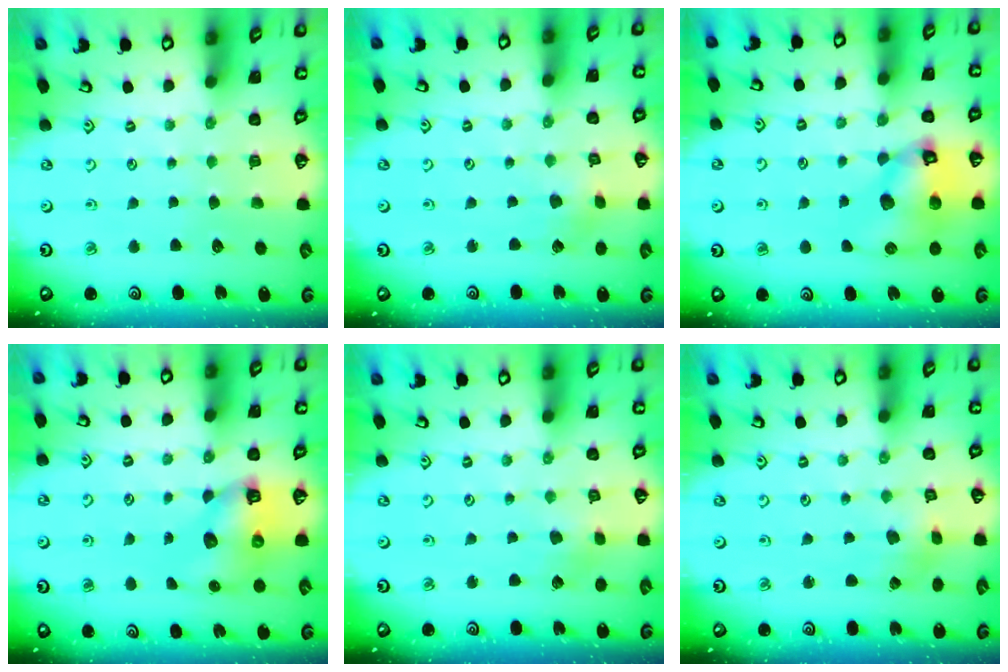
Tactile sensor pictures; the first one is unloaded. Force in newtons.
{"total": 1.9, "press": 1.9, "slide": 0.2}
{"total": 13.3, "press": 13.2, "slide": 1.6}
{"total": 8.4, "press": 8.4, "slide": 0.9}
{"total": 2.9, "press": 2.9, "slide": 0.3}
{"total": 2.6, "press": 2.5, "slide": 0.5}